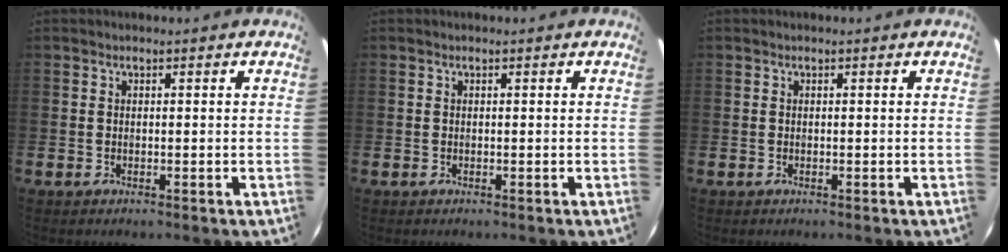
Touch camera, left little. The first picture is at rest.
{"total": 0.0}
{"total": 0.0}